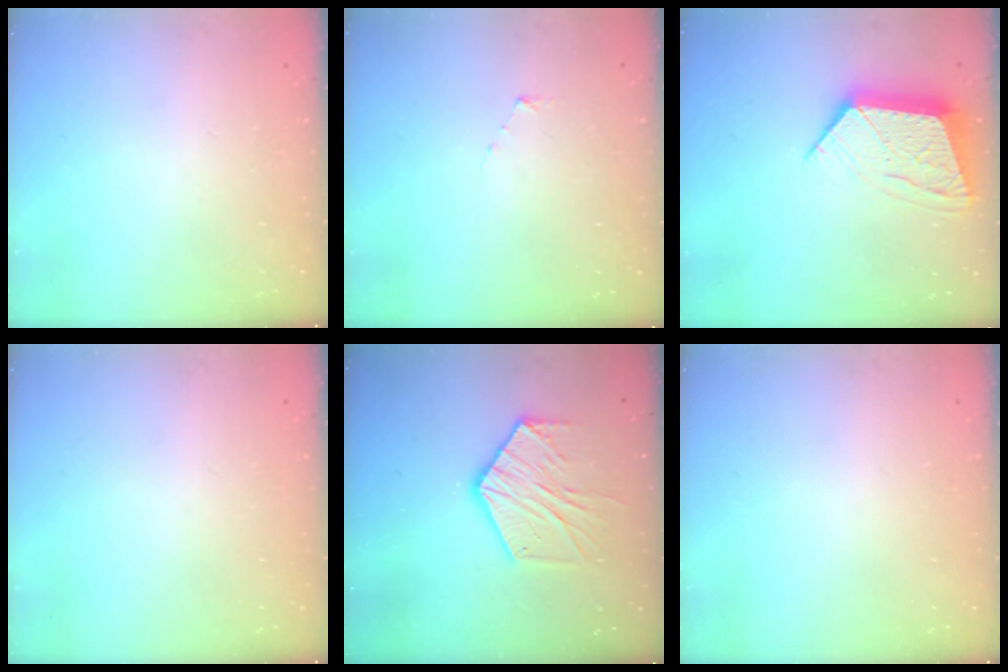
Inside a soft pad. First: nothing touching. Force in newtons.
{"total": 3.1, "press": 3.1, "slide": 0.3}
{"total": 13.2, "press": 13.1, "slide": 1.1}
{"total": 0.0}
{"total": 13.3, "press": 13.3, "slide": 0.6}
{"total": 0.0}